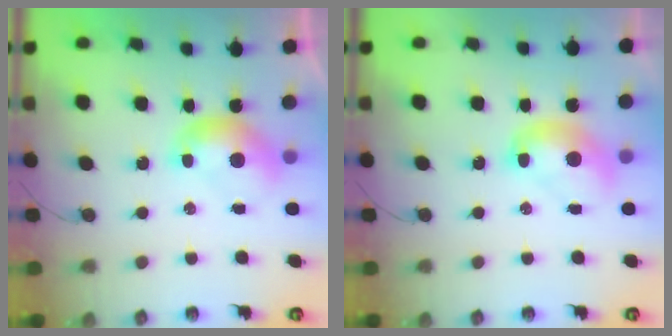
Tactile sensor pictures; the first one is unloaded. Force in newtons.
{"total": 2.0, "press": 2.0, "slide": 0.2}